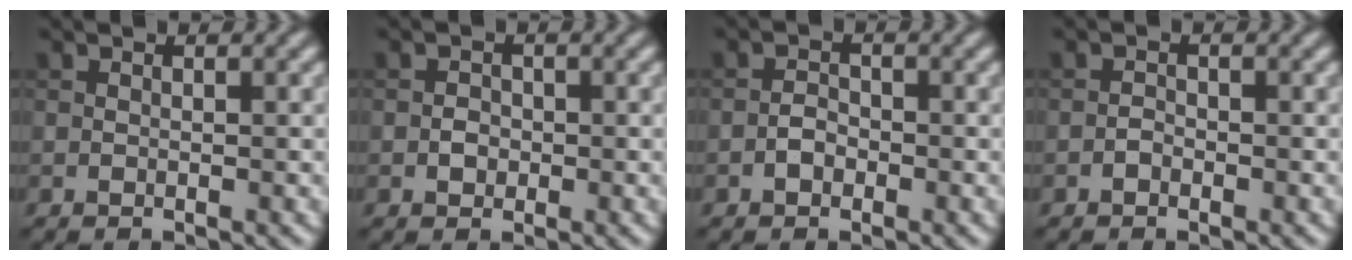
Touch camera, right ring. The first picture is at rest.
{"total": 1.1, "force": [-0.3, 0.9, 0.5], "torque": [-0.005, 0.000, -0.007]}
{"total": 1.3, "force": [-0.7, 0.9, 0.7], "torque": [-0.013, 0.005, -0.015]}
{"total": 0.7, "force": [-0.4, 0.4, 0.3], "torque": [-0.007, 0.001, -0.010]}